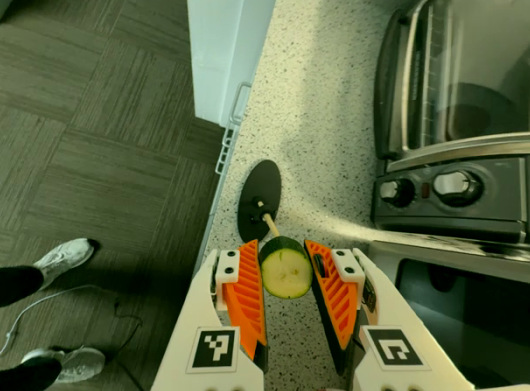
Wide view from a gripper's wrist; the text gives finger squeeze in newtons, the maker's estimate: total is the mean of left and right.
{"total": 9.8, "left": 9.8, "right": 9.8}